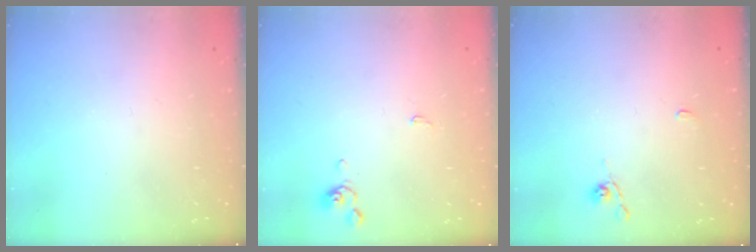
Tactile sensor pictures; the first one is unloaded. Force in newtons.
{"total": 0.7, "press": 0.6, "slide": 0.3}
{"total": 2.6, "press": 2.6, "slide": 0.3}